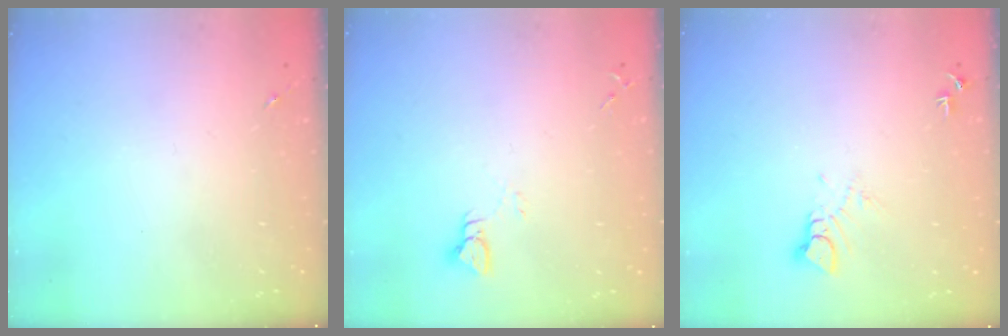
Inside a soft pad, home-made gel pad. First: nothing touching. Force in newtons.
{"total": 2.9, "press": 2.9, "slide": 0.2}
{"total": 4.7, "press": 4.7, "slide": 0.3}